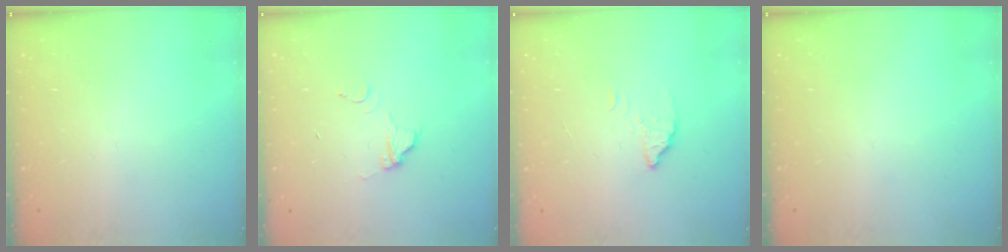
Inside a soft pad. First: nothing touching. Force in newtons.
{"total": 5.7, "press": 5.7, "slide": 0.4}
{"total": 2.8, "press": 2.8, "slide": 0.2}
{"total": 0.0}